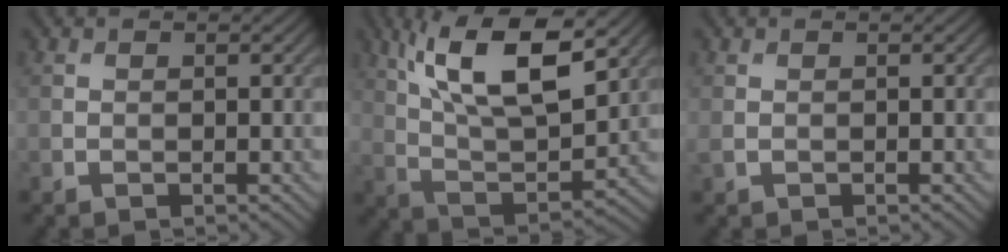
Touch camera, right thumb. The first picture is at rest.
{"total": 14.6, "force": [7.2, 5.3, 11.6], "torque": [-0.231, 0.000, 0.128]}
{"total": 0.7, "force": [0.1, 0.4, 0.6], "torque": [-0.020, 0.000, 0.002]}